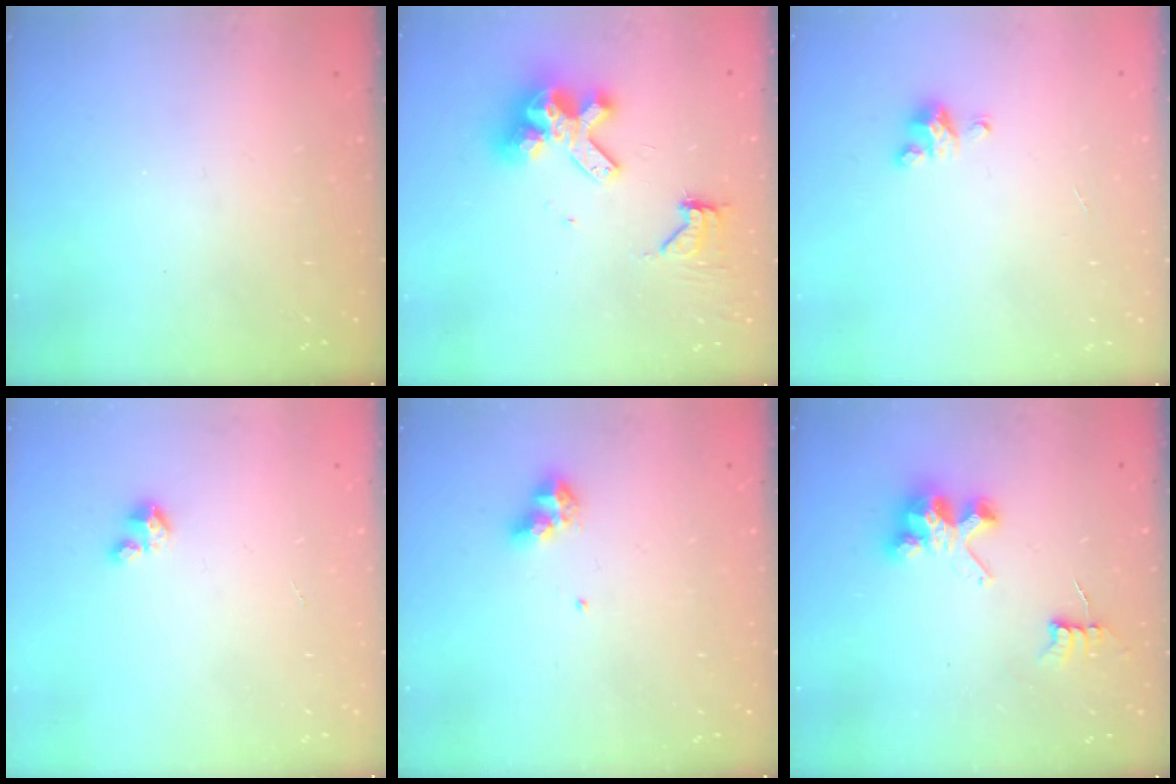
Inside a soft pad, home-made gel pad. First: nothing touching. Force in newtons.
{"total": 12.6, "press": 12.5, "slide": 1.6}
{"total": 3.0, "press": 3.0, "slide": 0.3}
{"total": 3.0, "press": 3.0, "slide": 0.3}
{"total": 7.3, "press": 7.2, "slide": 0.8}
{"total": 6.3, "press": 6.3, "slide": 0.2}